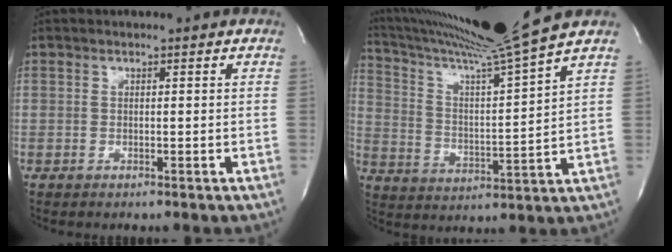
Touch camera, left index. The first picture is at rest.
{"total": 16.5, "force": [14.3, -3.8, 7.3], "torque": [-0.136, -0.041, 0.239]}